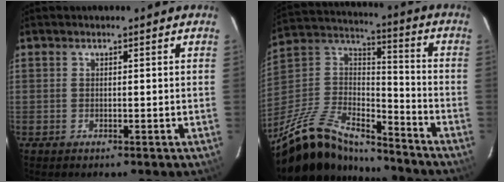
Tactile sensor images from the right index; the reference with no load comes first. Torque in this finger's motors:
{"motor_torque": [1.04, -1.10, 0.60, 0.06]}